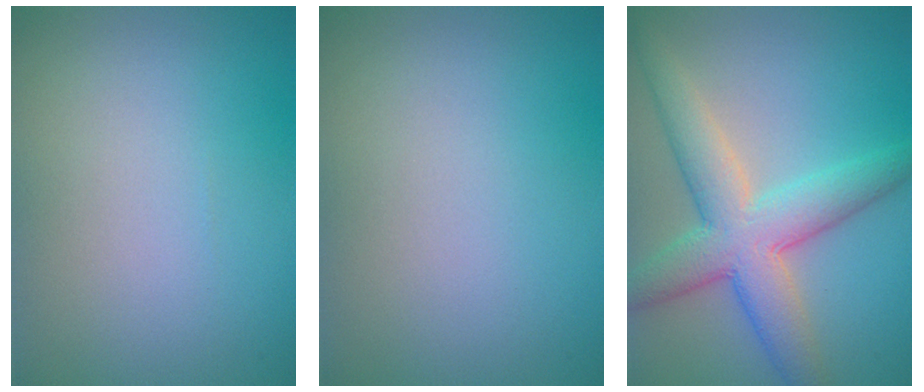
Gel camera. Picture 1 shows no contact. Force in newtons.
{"total": 0.0}
{"total": 6.9, "press": 6.9, "slide": 0.1}